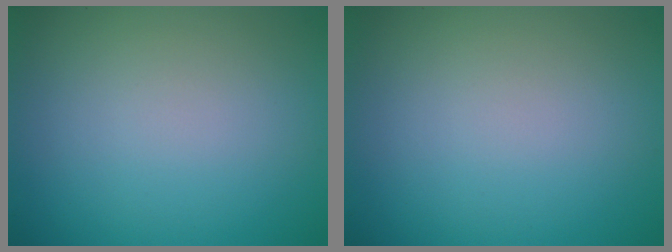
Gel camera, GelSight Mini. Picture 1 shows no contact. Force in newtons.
{"total": 0.0}